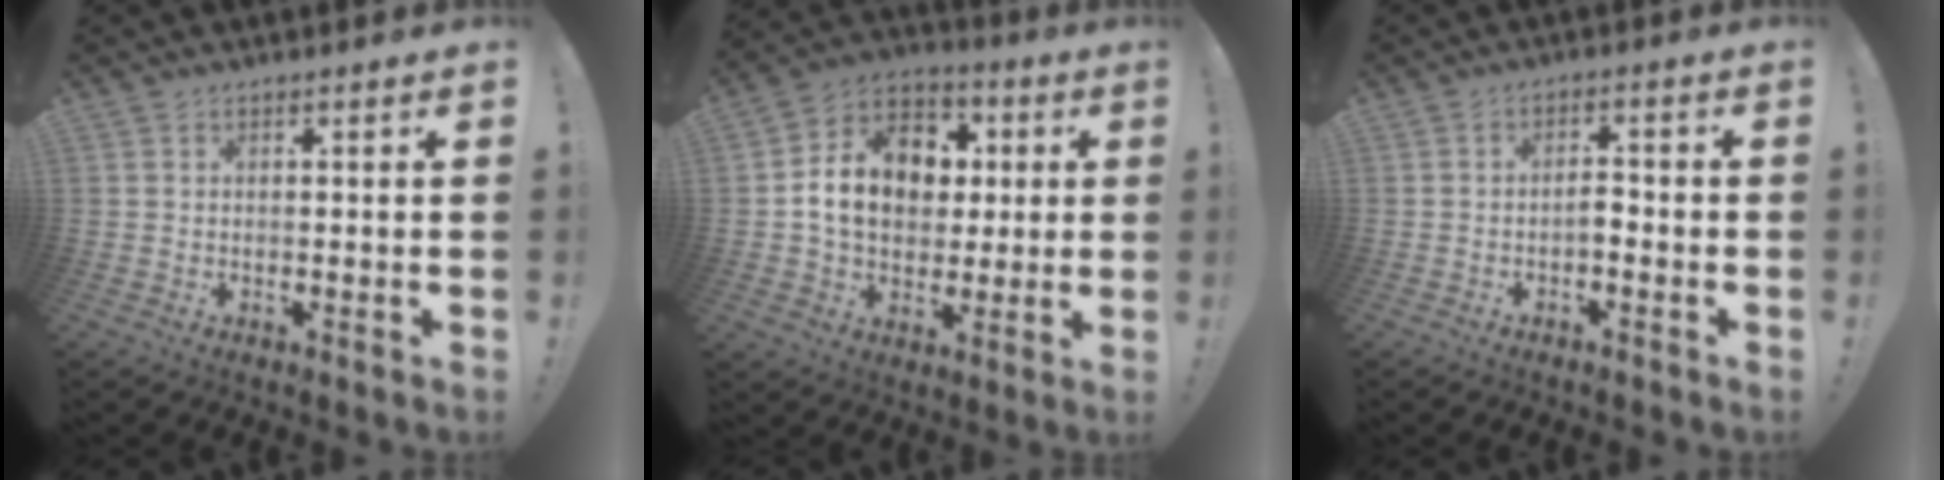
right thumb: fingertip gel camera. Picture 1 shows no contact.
{"total": 15.9, "force": [1.9, 12.7, 9.5], "torque": [-0.135, 0.011, 0.045]}
{"total": 3.2, "force": [-1.8, 1.3, 2.3], "torque": [-0.043, 0.009, -0.031]}